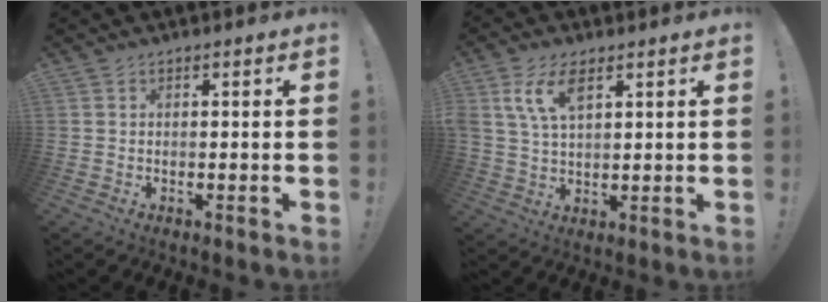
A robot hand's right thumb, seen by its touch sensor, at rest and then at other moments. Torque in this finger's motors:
{"motor_torque": [1.24, 1.24, 0.98, 0.20, 0.20]}